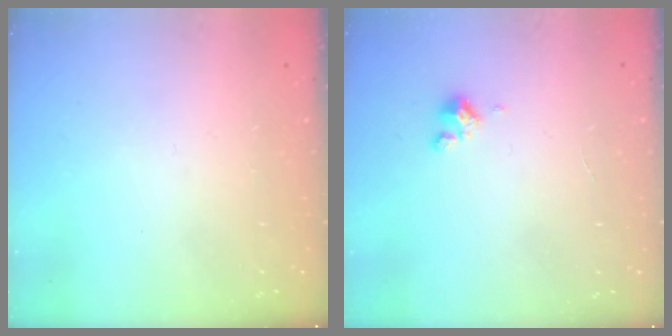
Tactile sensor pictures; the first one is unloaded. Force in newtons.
{"total": 1.2, "press": 1.2, "slide": 0.2}